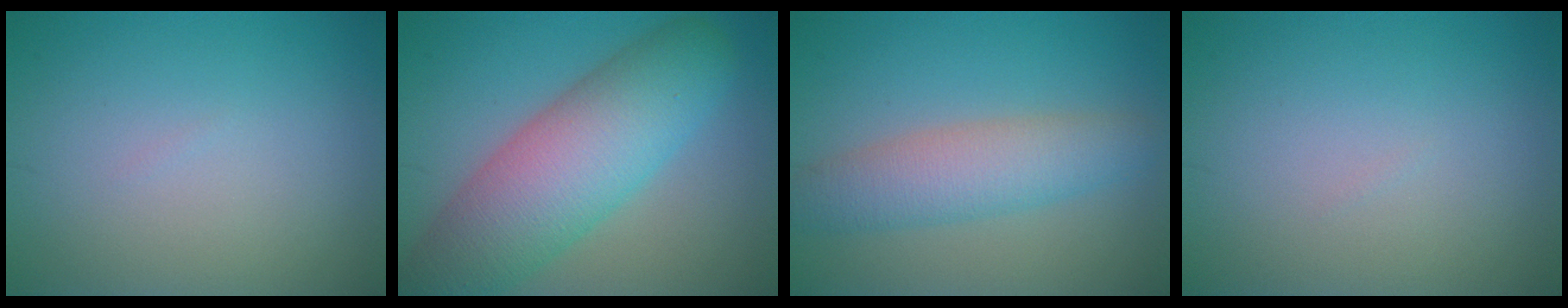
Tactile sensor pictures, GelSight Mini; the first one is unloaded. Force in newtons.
{"total": 9.7, "press": 9.7, "slide": 0.3}
{"total": 4.8, "press": 4.8, "slide": 0.1}
{"total": 0.0}